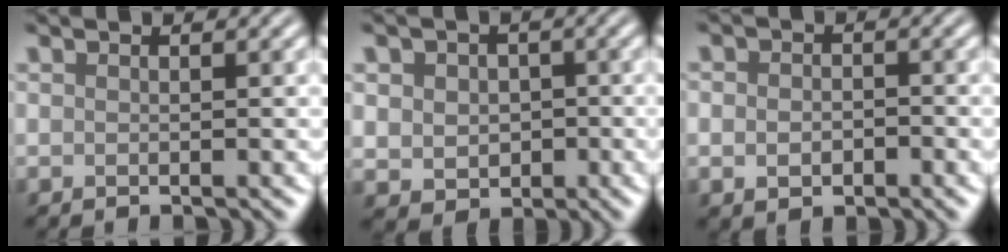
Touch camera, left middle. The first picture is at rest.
{"total": 4.4, "force": [0.2, 3.8, 2.3], "torque": [-0.035, 0.004, -0.008]}
{"total": 2.2, "force": [-0.5, 1.6, 1.4], "torque": [-0.017, -0.004, -0.010]}